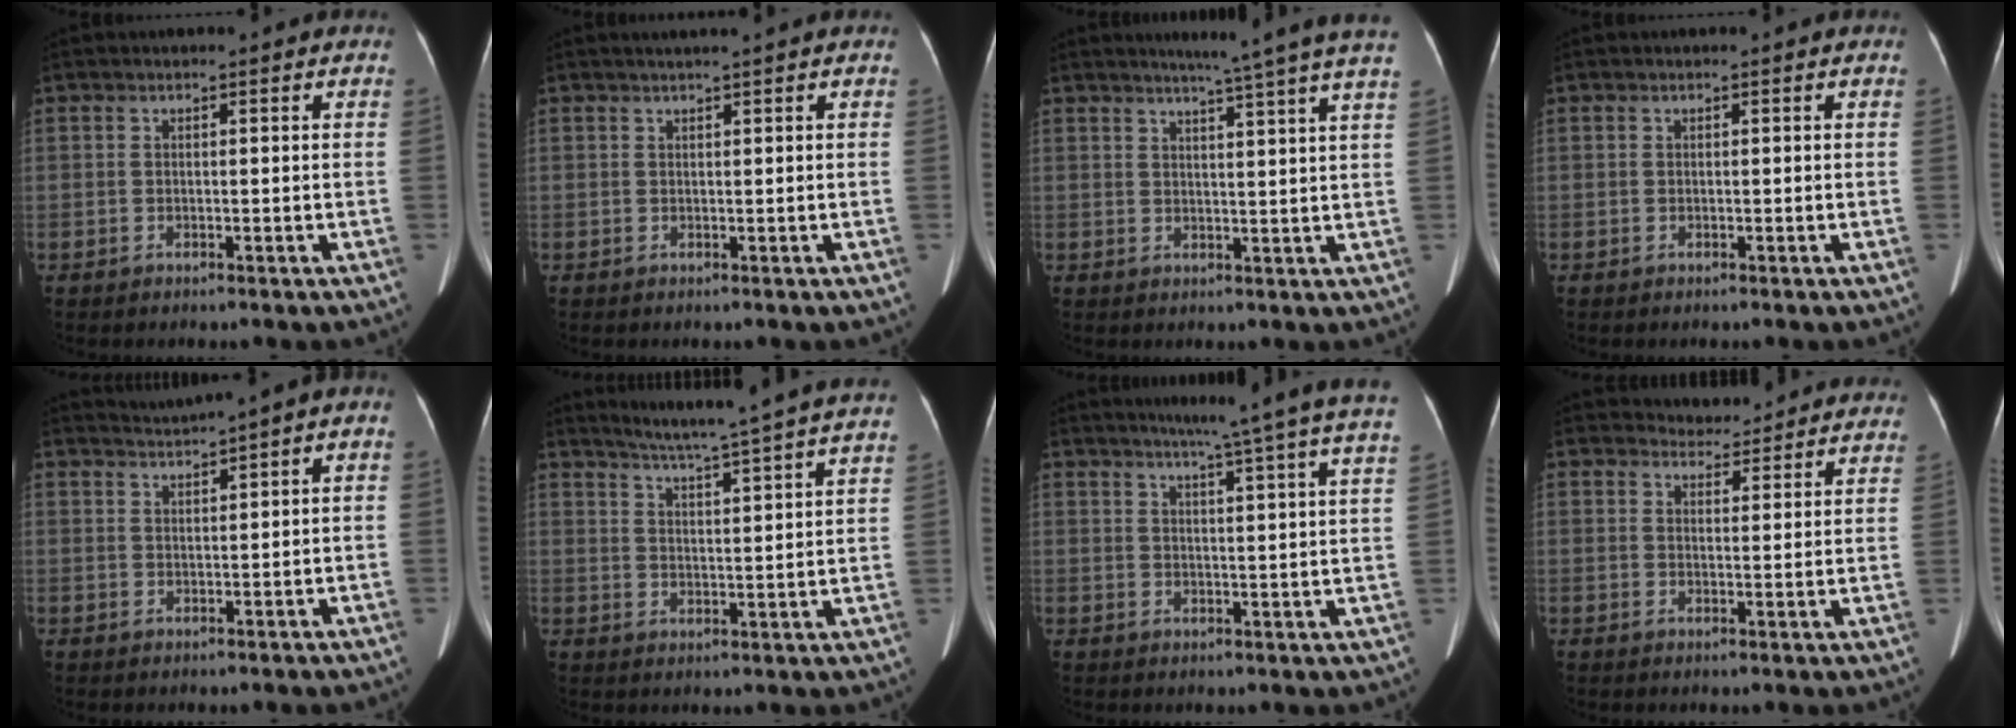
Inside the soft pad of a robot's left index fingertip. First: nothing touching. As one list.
[{"total": 1.5, "force": [1.3, -0.3, 0.8], "torque": [-0.007, 0.015, 0.024]}, {"total": 11.6, "force": [9.7, -1.7, 6.2], "torque": [-0.084, -0.018, 0.101]}, {"total": 0.0}, {"total": 2.1, "force": [1.3, 0.3, 1.6], "torque": [-0.027, 0.018, 0.028]}, {"total": 14.2, "force": [12.6, -1.7, 6.2], "torque": [-0.105, -0.017, 0.162]}, {"total": 15.2, "force": [12.8, -1.8, 8.1], "torque": [-0.116, -0.027, 0.142]}, {"total": 5.5, "force": [5.3, 1.5, -0.2], "torque": [0.011, 0.009, 0.059]}]